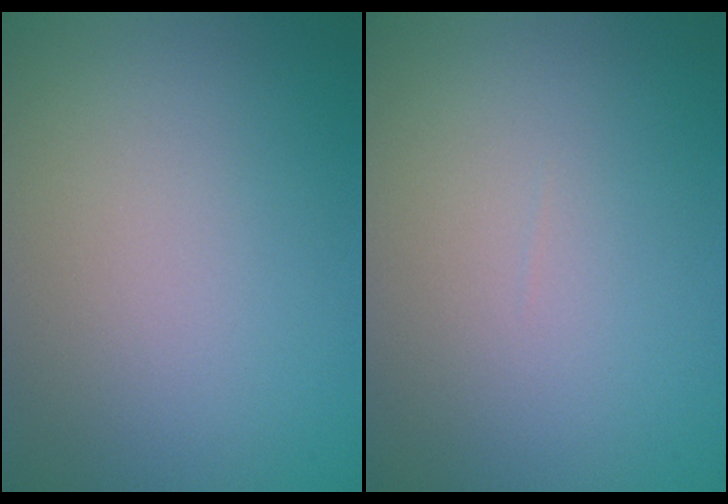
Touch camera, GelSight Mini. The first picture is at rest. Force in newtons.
{"total": 0.0}